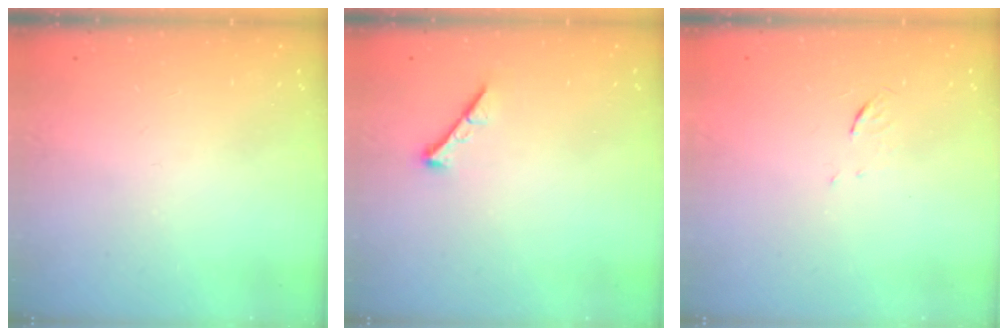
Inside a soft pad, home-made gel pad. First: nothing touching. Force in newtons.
{"total": 0.0}
{"total": 3.2, "press": 3.0, "slide": 1.3}